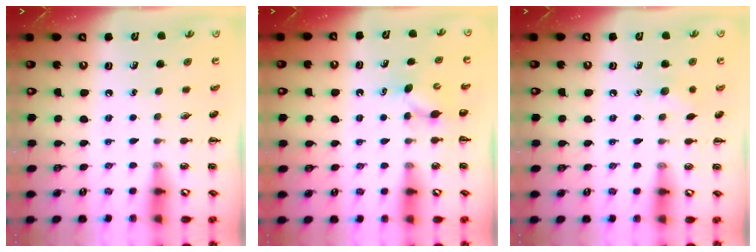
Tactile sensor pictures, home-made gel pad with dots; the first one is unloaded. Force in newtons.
{"total": 3.7, "press": 3.6, "slide": 1.0}
{"total": 5.4, "press": 5.2, "slide": 1.4}